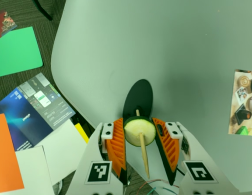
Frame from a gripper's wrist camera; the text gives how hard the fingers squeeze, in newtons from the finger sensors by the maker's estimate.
{"total": 9.0, "left": 9.2, "right": 8.8}